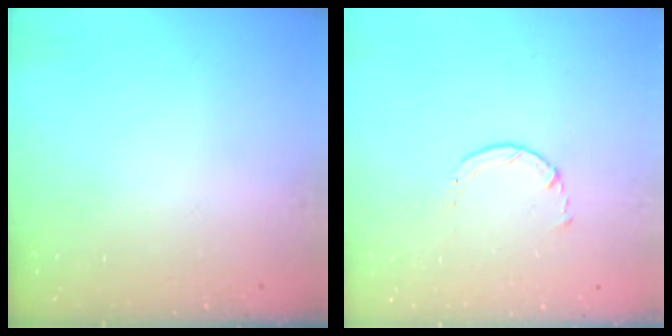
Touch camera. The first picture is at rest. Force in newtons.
{"total": 1.7, "press": 1.6, "slide": 0.2}